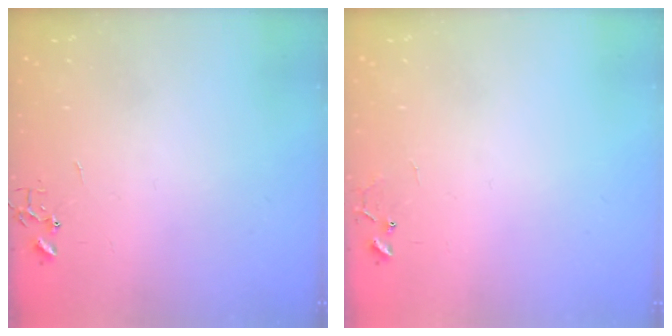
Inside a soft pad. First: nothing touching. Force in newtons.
{"total": 6.6, "press": 6.6, "slide": 0.5}